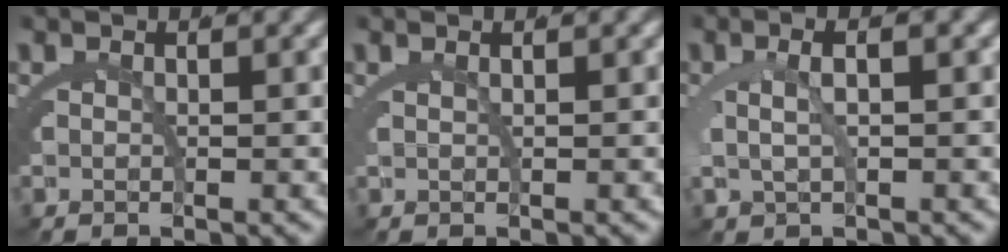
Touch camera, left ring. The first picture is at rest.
{"total": 1.1, "force": [0.7, -0.6, 0.6], "torque": [-0.006, 0.003, 0.015]}
{"total": 2.8, "force": [0.4, 0.9, 2.6], "torque": [-0.047, 0.004, 0.011]}